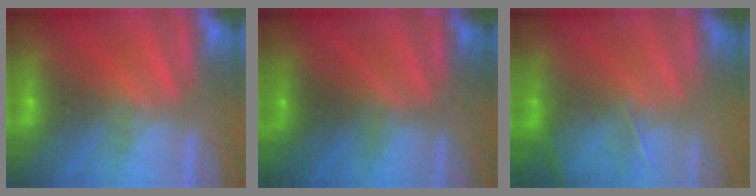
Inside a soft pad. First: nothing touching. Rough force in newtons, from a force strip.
{"total": 2.3}
{"total": 2.1}